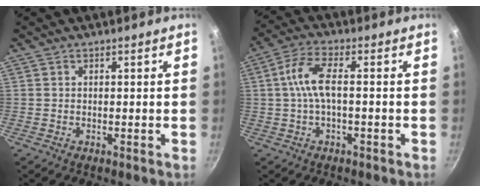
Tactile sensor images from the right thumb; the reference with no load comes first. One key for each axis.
{"total": 6.8, "fx": -0.3, "fy": 2.6, "fz": 6.2, "tx": -0.139, "ty": 0.023, "tz": -0.013}